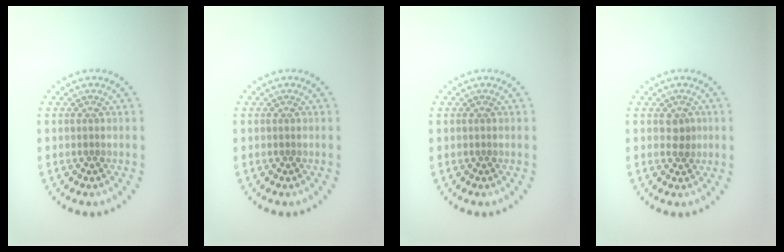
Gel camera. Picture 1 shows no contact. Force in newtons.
{"total": 0.0}
{"total": 0.0}
{"total": 1.2, "press": 1.1, "slide": 0.4}